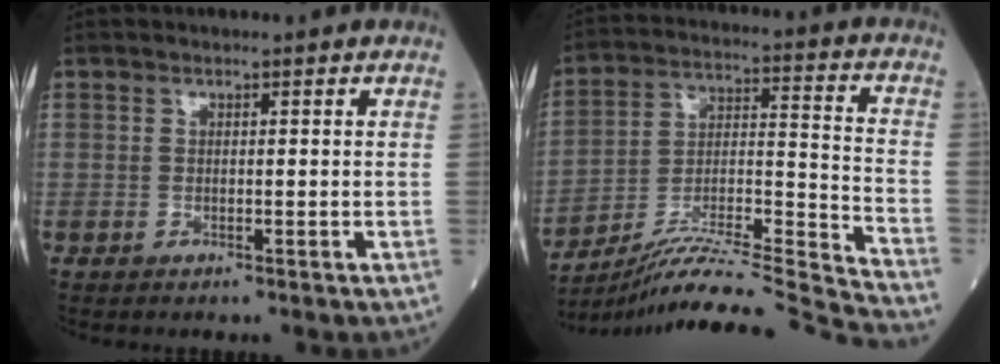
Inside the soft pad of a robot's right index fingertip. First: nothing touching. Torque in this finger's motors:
{"motor_torque": [-0.68, -0.76, 0.20, 0.07]}